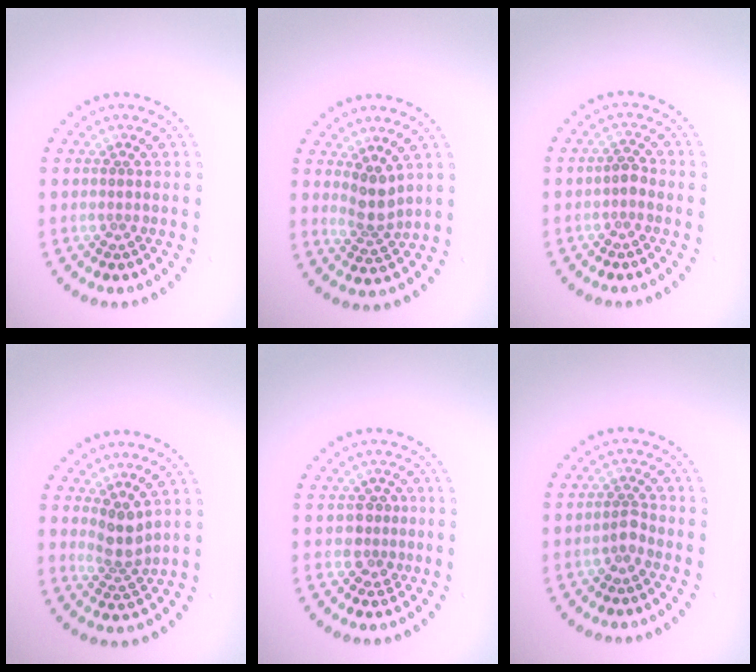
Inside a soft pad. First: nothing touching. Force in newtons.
{"total": 2.5, "press": 2.0, "slide": 1.5}
{"total": 1.1, "press": 1.0, "slide": 0.4}
{"total": 2.6, "press": 2.0, "slide": 1.7}
{"total": 2.0, "press": 1.6, "slide": 1.2}
{"total": 1.4, "press": 1.1, "slide": 0.8}